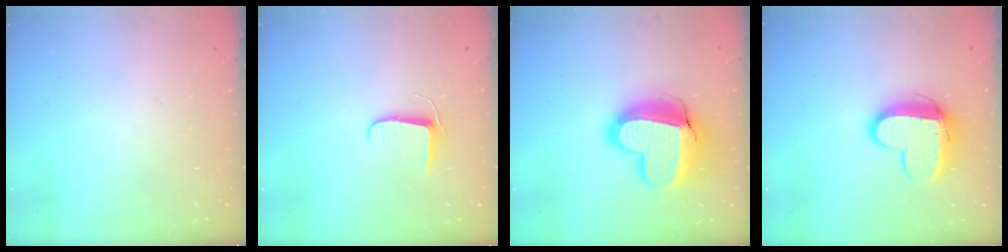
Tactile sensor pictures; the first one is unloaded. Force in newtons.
{"total": 6.4, "press": 6.3, "slide": 0.8}
{"total": 19.2, "press": 19.2, "slide": 1.5}
{"total": 12.0, "press": 11.9, "slide": 1.2}